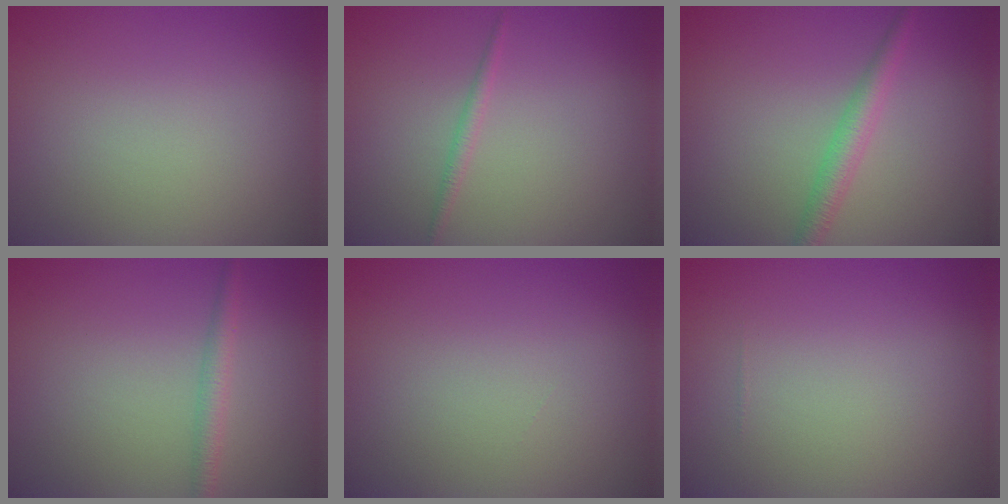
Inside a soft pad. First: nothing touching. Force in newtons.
{"total": 1.0, "press": 1.0, "slide": 0.0}
{"total": 2.5, "press": 2.5, "slide": 0.1}
{"total": 1.9, "press": 1.8, "slide": 0.1}
{"total": 0.0}
{"total": 0.0}